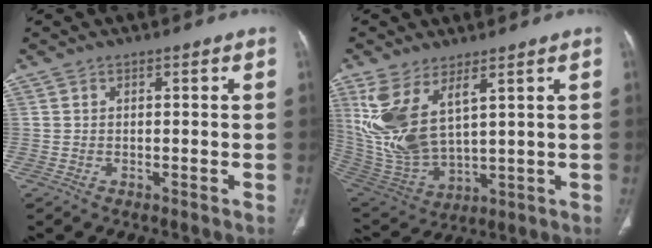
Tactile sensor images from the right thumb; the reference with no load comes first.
{"total": 14.3, "force": [5.9, 6.5, 11.3], "torque": [-0.240, -0.026, 0.141]}